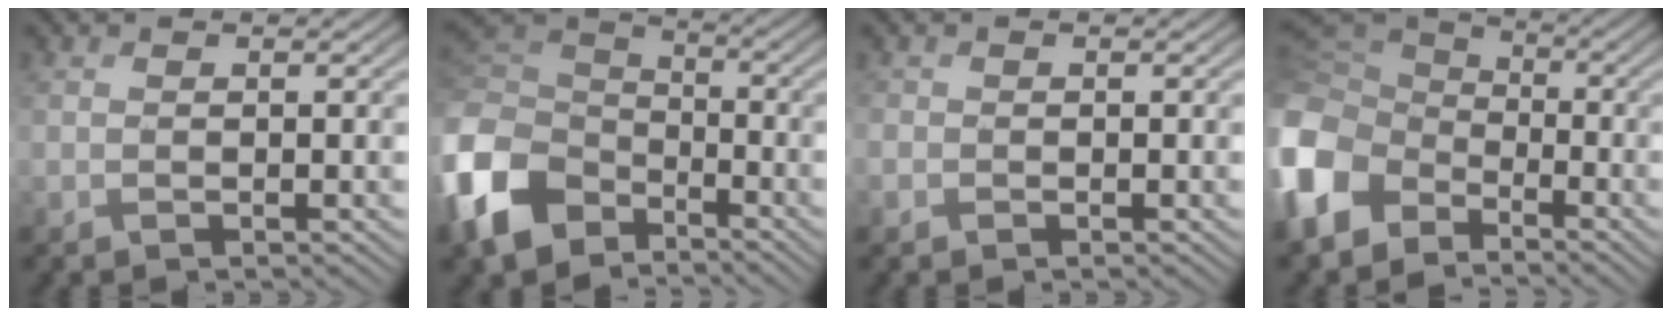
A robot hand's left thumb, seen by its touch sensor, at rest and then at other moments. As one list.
[{"total": 12.7, "force": [-5.7, 9.0, 6.8], "torque": [-0.208, -0.011, -0.131]}, {"total": 1.2, "force": [-0.4, 1.1, 0.2], "torque": [-0.005, -0.004, -0.014]}, {"total": 13.3, "force": [-5.5, 9.6, 7.4], "torque": [-0.239, -0.033, -0.114]}]